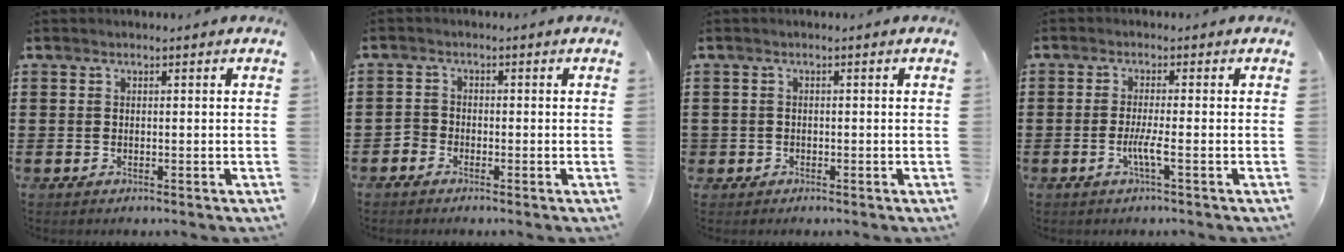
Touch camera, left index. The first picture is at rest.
{"total": 1.4, "force": [-1.2, 0.8, 0.1], "torque": [-0.008, 0.006, -0.027]}
{"total": 1.0, "force": [-0.8, 0.7, 0.0], "torque": [-0.003, 0.003, -0.018]}
{"total": 3.4, "force": [-1.2, 0.0, 3.2], "torque": [-0.062, -0.009, -0.026]}